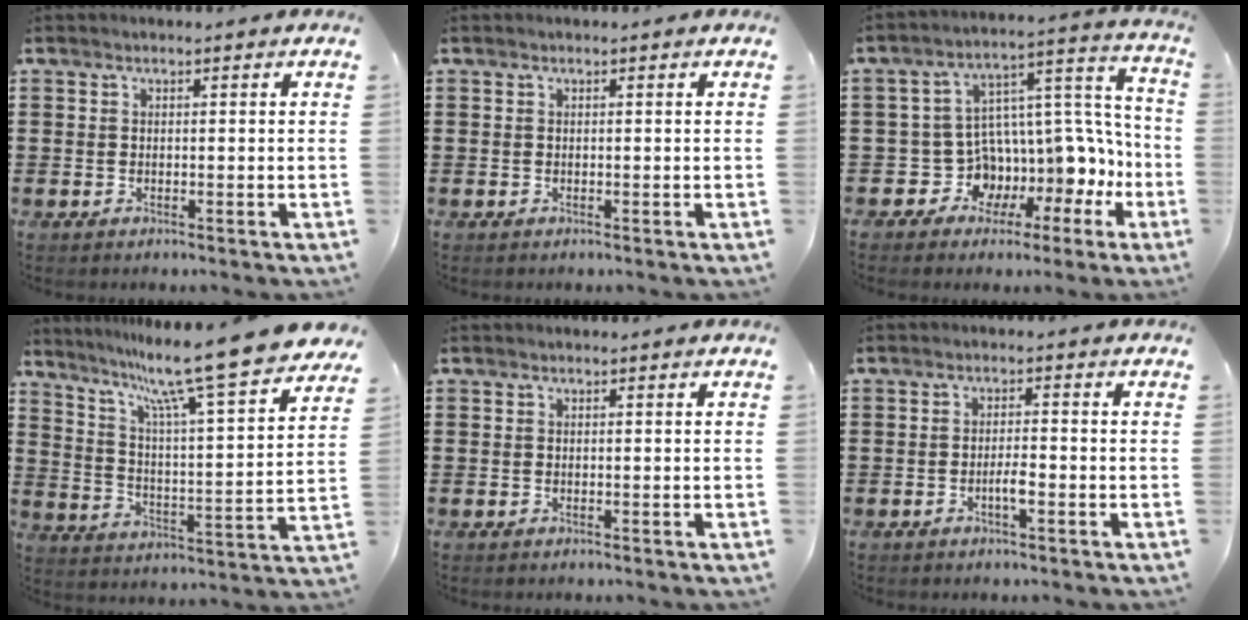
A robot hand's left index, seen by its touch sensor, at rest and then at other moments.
{"total": 0.0}
{"total": 6.8, "force": [-2.1, 5.3, 3.8], "torque": [-0.082, -0.044, -0.037]}
{"total": 12.3, "force": [10.2, -0.7, 6.9], "torque": [-0.151, -0.074, 0.162]}
{"total": 0.0}
{"total": 2.5, "force": [-1.1, 0.5, 2.2], "torque": [-0.041, 0.003, -0.021]}